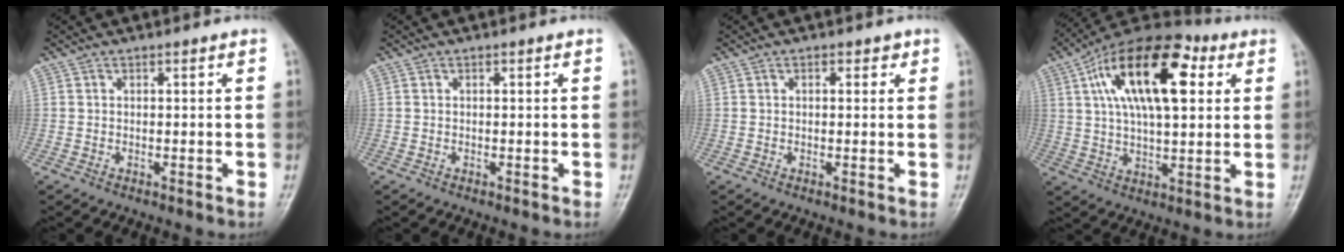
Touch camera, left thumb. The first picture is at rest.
{"total": 0.0}
{"total": 1.8, "force": [0.7, 1.1, 1.1], "torque": [-0.004, 0.001, 0.006]}
{"total": 21.0, "force": [6.5, 9.9, 17.3], "torque": [-0.270, 0.006, 0.097]}